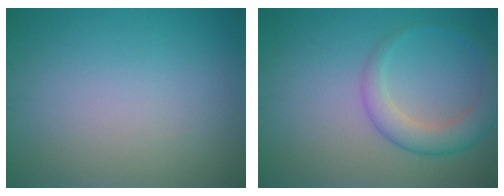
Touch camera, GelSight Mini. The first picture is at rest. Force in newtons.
{"total": 2.9, "press": 2.8, "slide": 0.1}